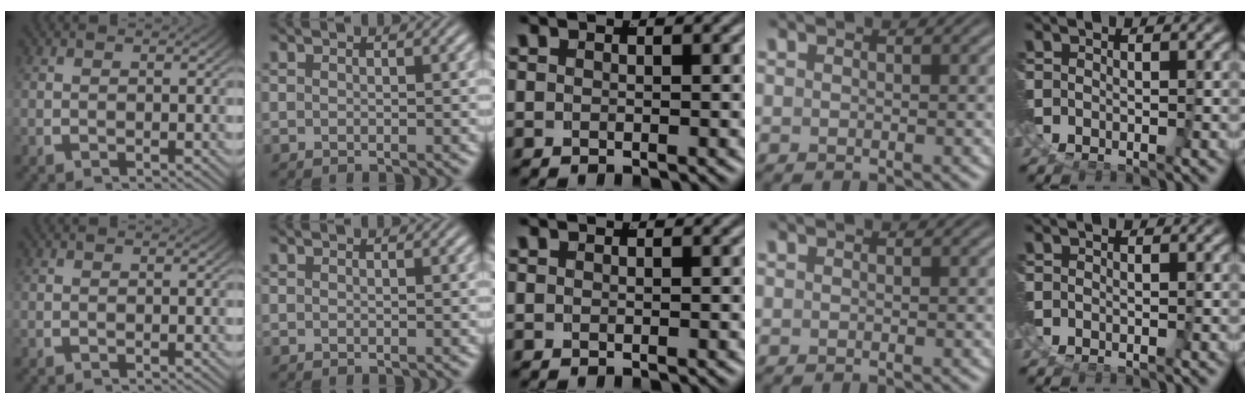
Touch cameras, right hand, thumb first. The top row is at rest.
{}